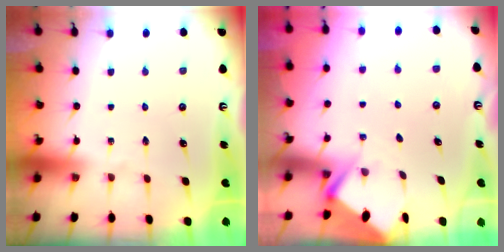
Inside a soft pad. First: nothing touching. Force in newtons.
{"total": 2.7, "press": 2.7, "slide": 0.3}